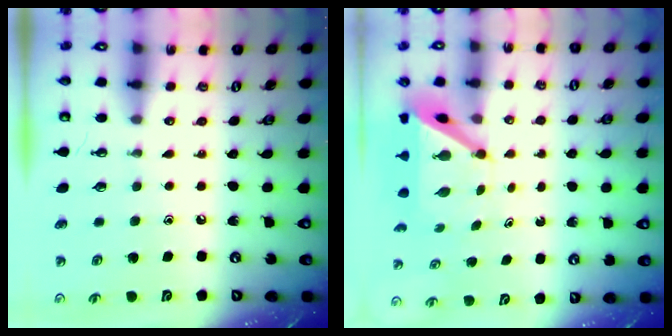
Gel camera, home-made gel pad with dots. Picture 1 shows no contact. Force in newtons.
{"total": 5.8, "press": 5.8, "slide": 0.4}